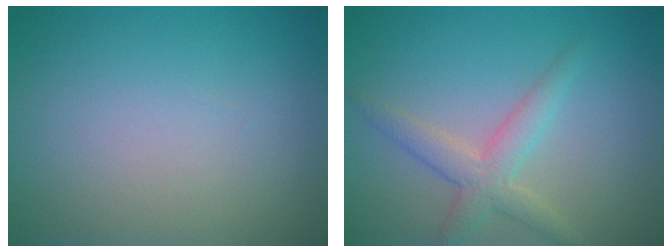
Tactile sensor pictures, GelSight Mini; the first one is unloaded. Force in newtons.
{"total": 3.0, "press": 3.0, "slide": 0.3}